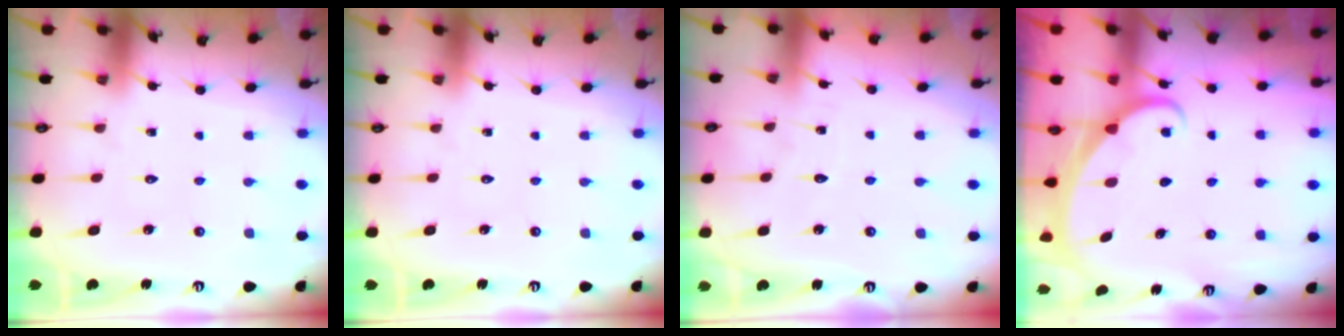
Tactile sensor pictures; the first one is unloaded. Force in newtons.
{"total": 0.0}
{"total": 2.6, "press": 2.6, "slide": 0.3}
{"total": 1.6, "press": 1.6, "slide": 0.1}